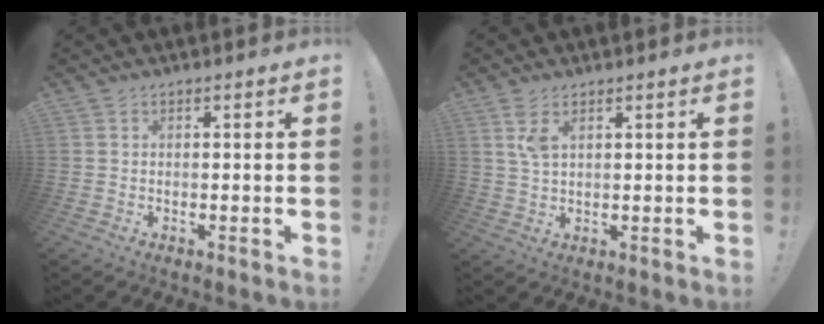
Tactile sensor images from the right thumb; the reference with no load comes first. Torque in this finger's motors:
{"motor_torque": [0.06, -0.03, 0.51, 0.03, 0.00]}